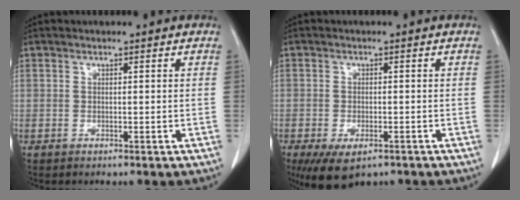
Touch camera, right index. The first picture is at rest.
{"total": 6.9, "force": [-4.4, 3.2, 4.3], "torque": [-0.072, -0.010, -0.066]}